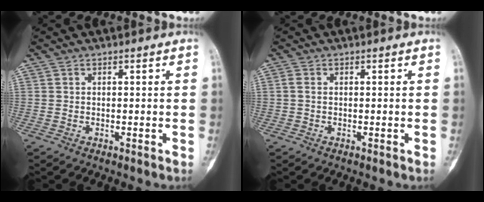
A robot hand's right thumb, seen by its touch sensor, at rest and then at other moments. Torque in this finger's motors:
{"motor_torque": [-0.15, -0.23, 0.28, -0.06, -0.10]}